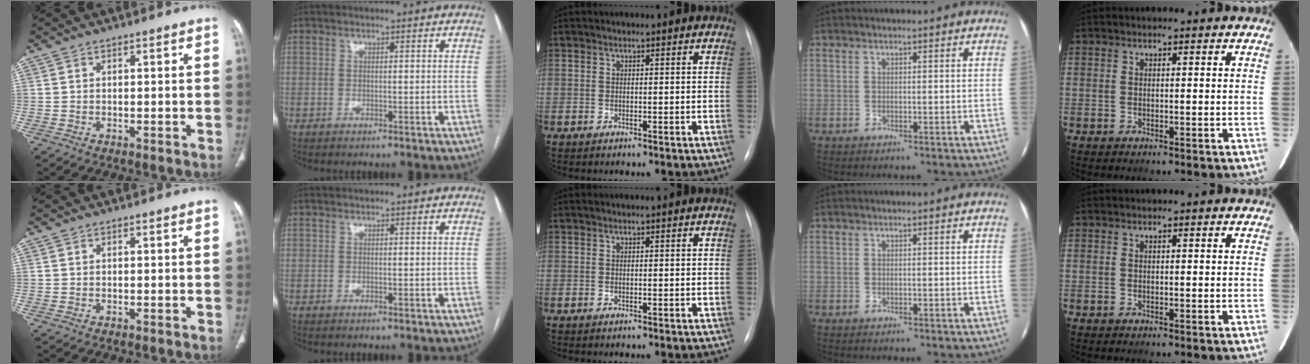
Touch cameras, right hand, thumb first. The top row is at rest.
{}